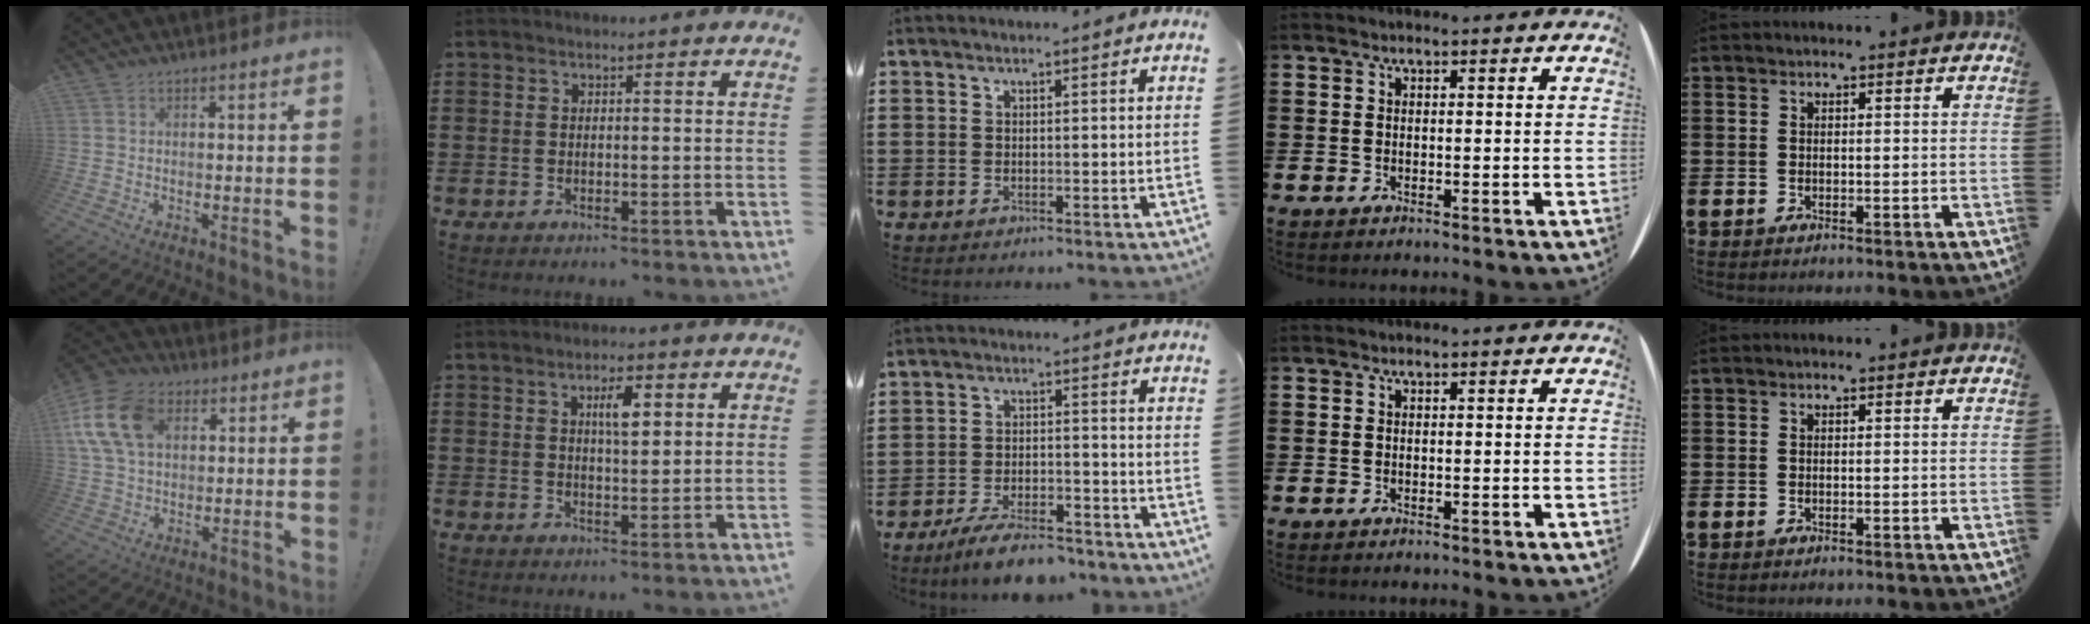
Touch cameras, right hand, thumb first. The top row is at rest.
{"thumb": {"total": 15.2, "force": [4.5, 10.5, 10.1], "torque": [-0.194, 0.002, 0.091]}, "index": {"total": 4.0, "force": [1.4, 1.3, 3.5], "torque": [-0.058, 0.004, 0.018]}, "middle": {"total": 6.4, "force": [-5.7, 0.9, 2.7], "torque": [-0.052, 0.002, -0.109]}}